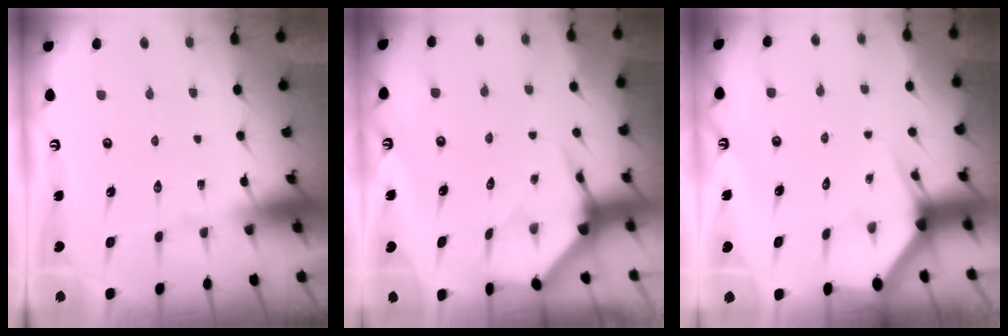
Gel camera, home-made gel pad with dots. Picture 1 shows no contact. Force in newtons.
{"total": 4.0, "press": 3.9, "slide": 0.4}
{"total": 2.9, "press": 2.9, "slide": 0.0}